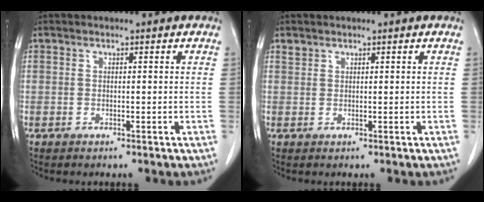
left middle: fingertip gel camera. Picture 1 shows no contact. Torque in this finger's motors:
{"motor_torque": [0.10, -0.10, 0.08, 0.00]}